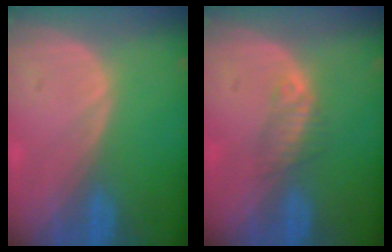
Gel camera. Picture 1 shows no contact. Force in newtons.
{"total": 2.3, "press": 2.1, "slide": 0.8}